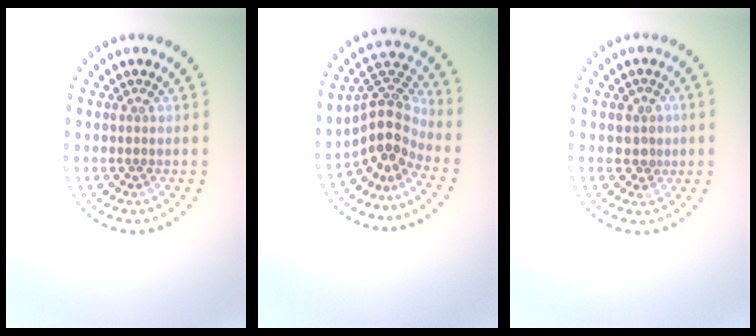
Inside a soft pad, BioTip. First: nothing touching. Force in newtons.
{"total": 4.1, "press": 2.8, "slide": 2.9}
{"total": 1.8, "press": 1.6, "slide": 0.9}